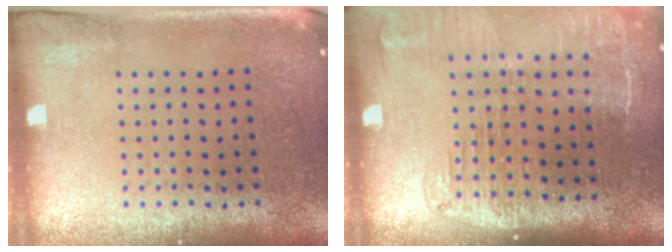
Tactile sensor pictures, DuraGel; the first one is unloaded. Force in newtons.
{"total": 2.3, "press": 1.9, "slide": 1.4}